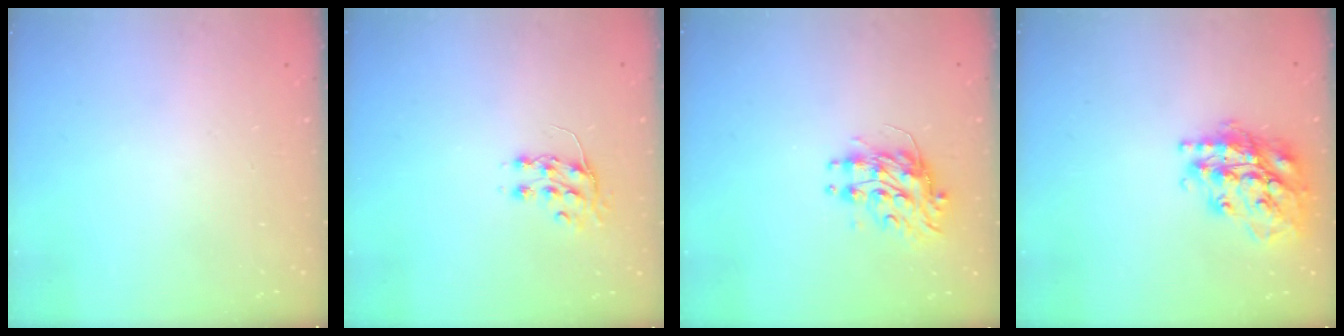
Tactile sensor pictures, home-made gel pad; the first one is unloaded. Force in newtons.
{"total": 7.6, "press": 7.5, "slide": 0.9}
{"total": 9.0, "press": 9.0, "slide": 0.7}
{"total": 20.3, "press": 20.3, "slide": 1.6}